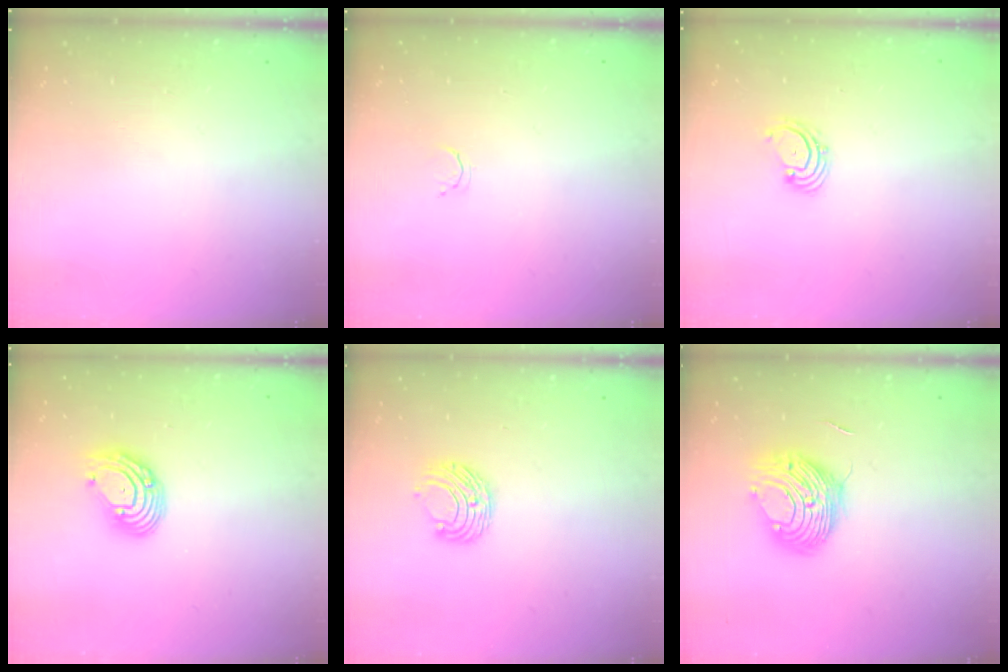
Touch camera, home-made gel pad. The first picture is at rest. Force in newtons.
{"total": 2.1, "press": 2.1, "slide": 0.4}
{"total": 1.8, "press": 1.7, "slide": 0.6}
{"total": 8.9, "press": 8.8, "slide": 0.8}
{"total": 7.2, "press": 7.2, "slide": 0.8}
{"total": 9.9, "press": 9.9, "slide": 0.7}